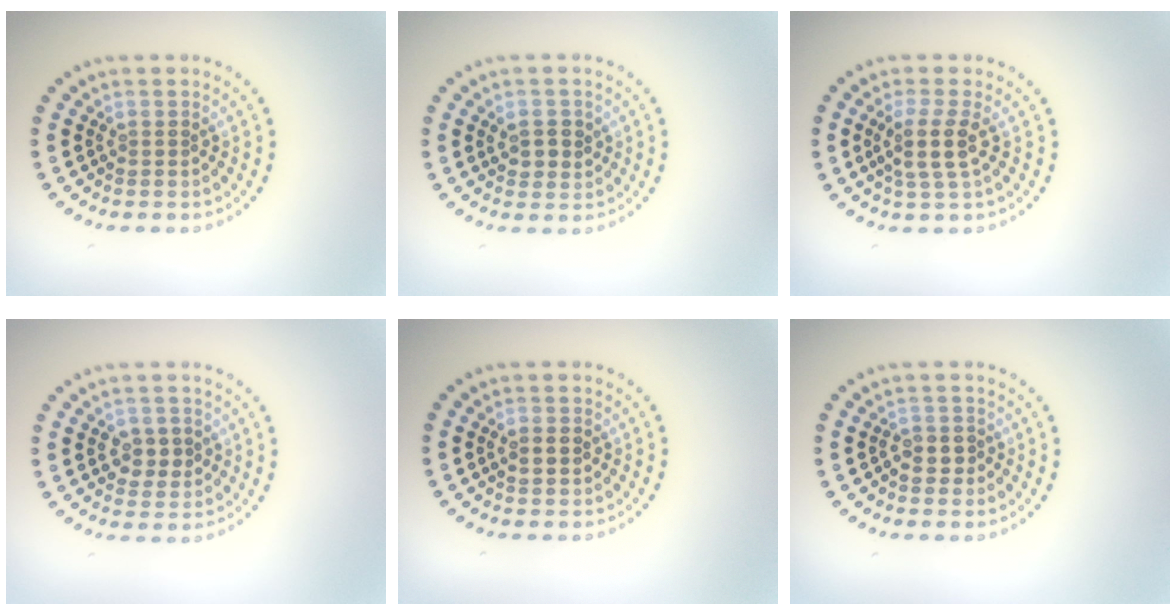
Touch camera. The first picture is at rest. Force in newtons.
{"total": 2.3, "press": 2.2, "slide": 0.5}
{"total": 2.8, "press": 2.4, "slide": 1.5}
{"total": 2.7, "press": 2.7, "slide": 0.5}
{"total": 2.2, "press": 2.2, "slide": 0.2}
{"total": 1.4, "press": 1.3, "slide": 0.5}